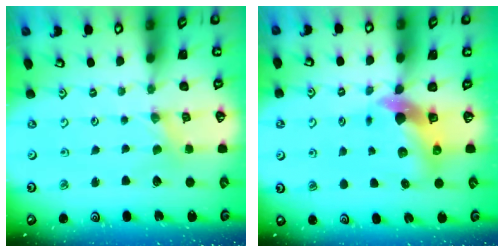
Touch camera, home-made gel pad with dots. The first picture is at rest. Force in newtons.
{"total": 7.4, "press": 7.3, "slide": 1.1}